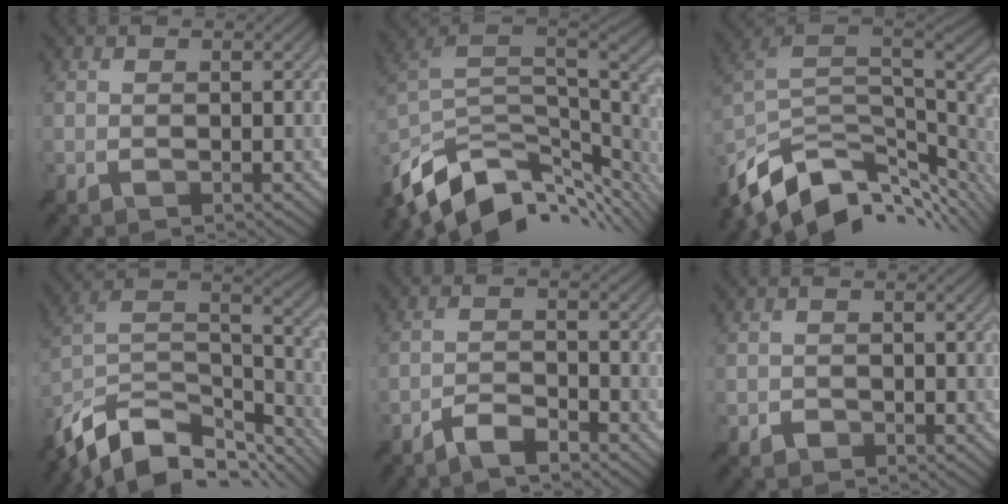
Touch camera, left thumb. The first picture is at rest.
{"total": 12.7, "force": [-6.8, 6.3, 8.7], "torque": [-0.209, -0.024, -0.107]}
{"total": 12.8, "force": [-6.9, 6.3, 8.7], "torque": [-0.210, -0.022, -0.111]}
{"total": 14.4, "force": [-10.0, 6.8, 7.9], "torque": [-0.203, -0.010, -0.172]}
{"total": 3.7, "force": [-3.0, 0.8, 1.9], "torque": [-0.041, 0.002, -0.065]}
{"total": 1.2, "force": [-0.8, 0.9, 0.2], "torque": [-0.002, 0.000, -0.016]}